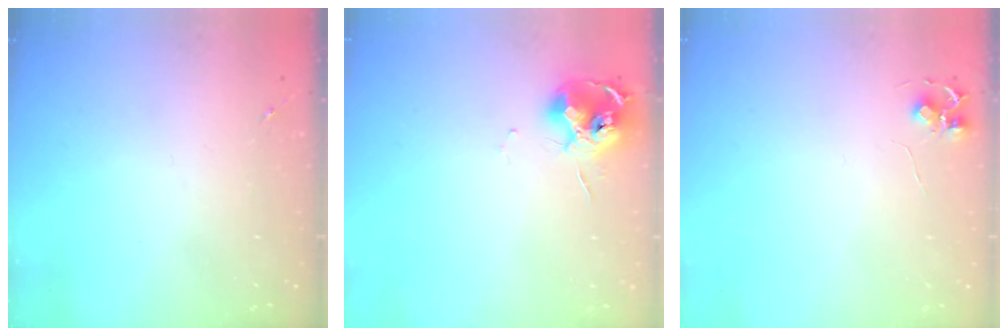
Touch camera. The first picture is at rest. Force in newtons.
{"total": 12.0, "press": 11.9, "slide": 1.3}
{"total": 5.9, "press": 5.9, "slide": 0.5}